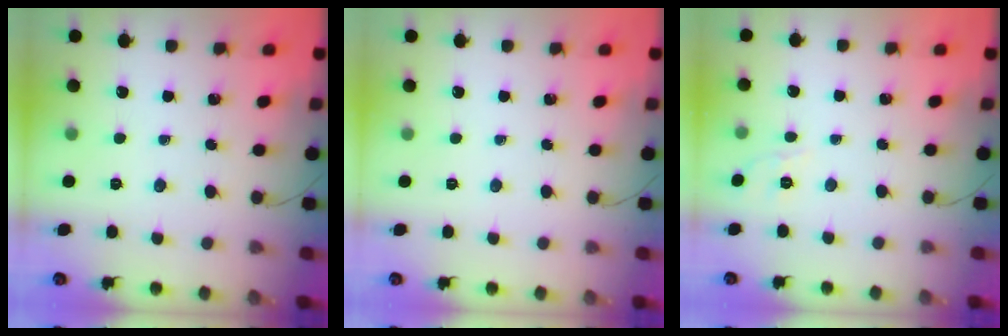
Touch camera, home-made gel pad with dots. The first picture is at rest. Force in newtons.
{"total": 0.0}
{"total": 4.6, "press": 4.2, "slide": 1.7}